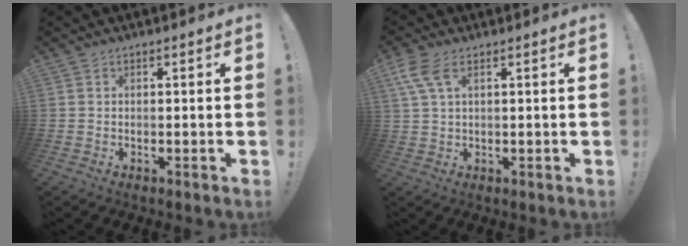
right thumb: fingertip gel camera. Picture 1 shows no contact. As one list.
[{"total": 6.8, "force": [3.1, 2.9, 5.2], "torque": [-0.113, -0.002, 0.062]}]